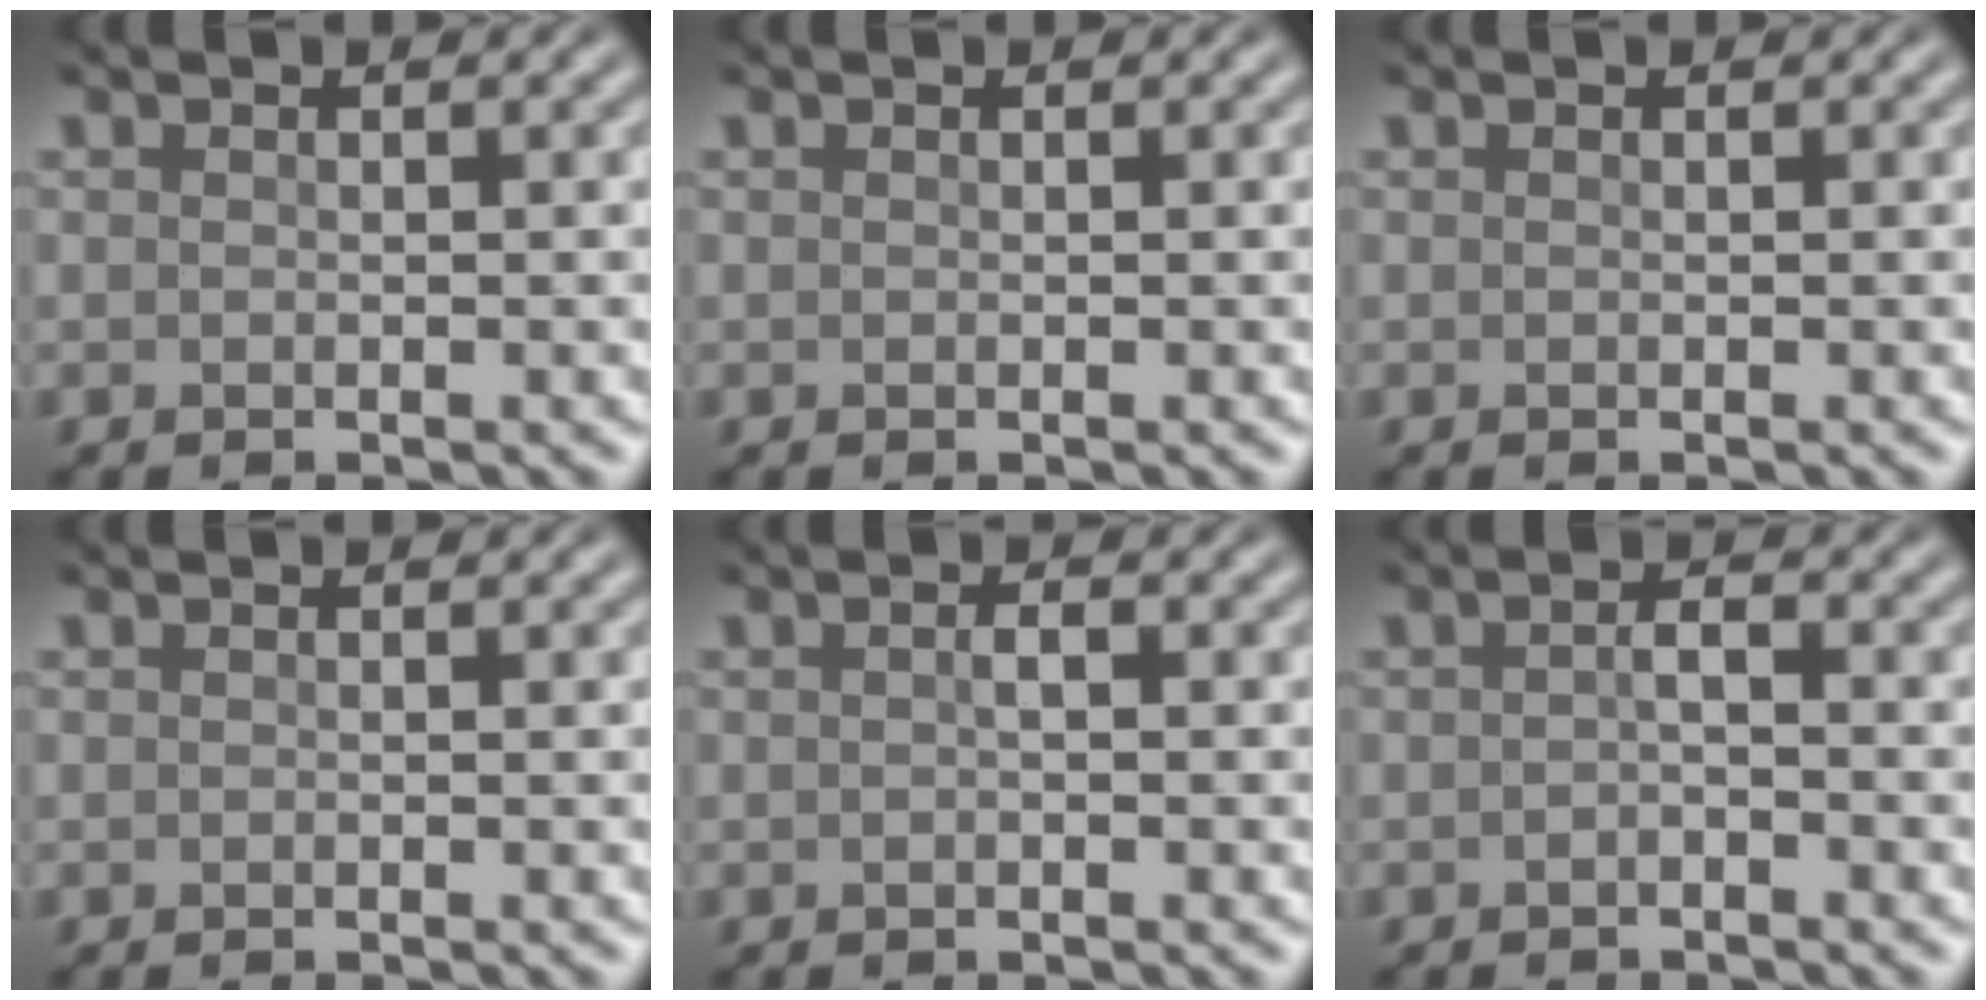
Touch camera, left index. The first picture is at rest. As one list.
[{"total": 0.0}, {"total": 0.0}, {"total": 0.6, "force": [-0.5, 0.1, 0.2], "torque": [0.000, -0.002, -0.011]}, {"total": 0.6, "force": [-0.1, 0.1, 0.6], "torque": [-0.014, 0.002, -0.002]}, {"total": 1.2, "force": [-0.7, 0.2, 0.9], "torque": [-0.019, 0.002, -0.017]}]